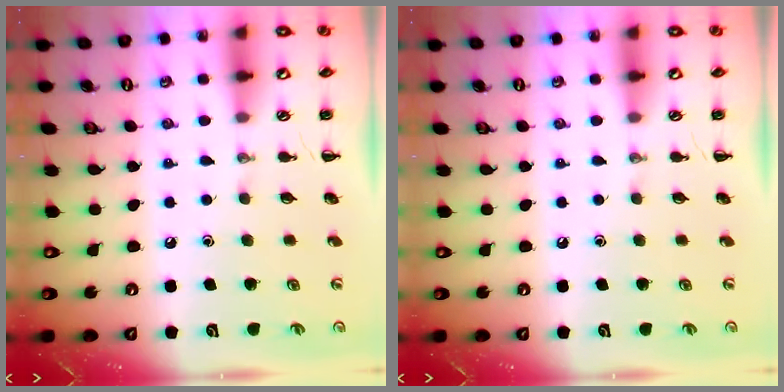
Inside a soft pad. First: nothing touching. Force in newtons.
{"total": 0.0}